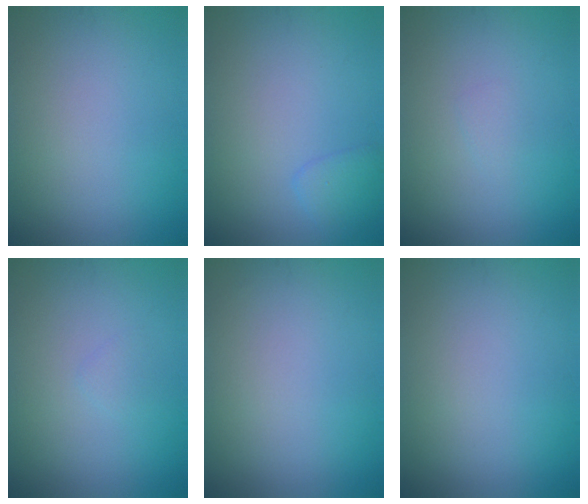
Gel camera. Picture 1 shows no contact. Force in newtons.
{"total": 1.5, "press": 1.5, "slide": 0.0}
{"total": 0.6, "press": 0.6, "slide": 0.1}
{"total": 0.6, "press": 0.6, "slide": 0.1}
{"total": 0.0}
{"total": 0.0}